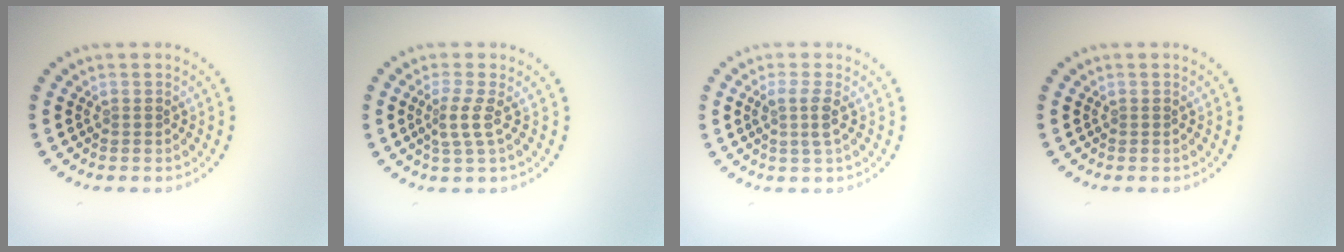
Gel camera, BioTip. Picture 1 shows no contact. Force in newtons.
{"total": 2.1, "press": 1.5, "slide": 1.5}
{"total": 1.9, "press": 1.6, "slide": 1.1}
{"total": 0.0}